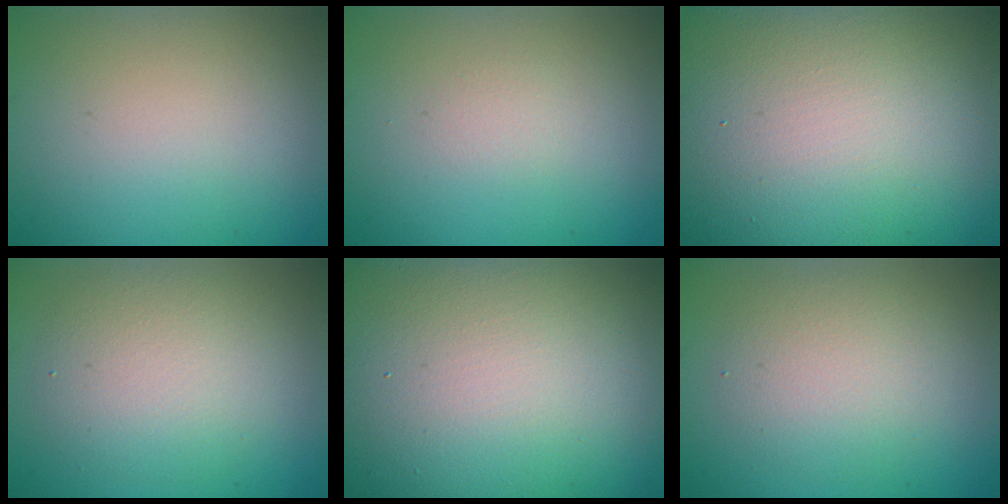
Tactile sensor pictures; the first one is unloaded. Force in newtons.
{"total": 0.6, "press": 0.6, "slide": 0.1}
{"total": 23.4, "press": 23.3, "slide": 1.2}
{"total": 4.0, "press": 4.0, "slide": 0.1}
{"total": 23.4, "press": 23.3, "slide": 1.2}
{"total": 3.2, "press": 3.2, "slide": 0.3}